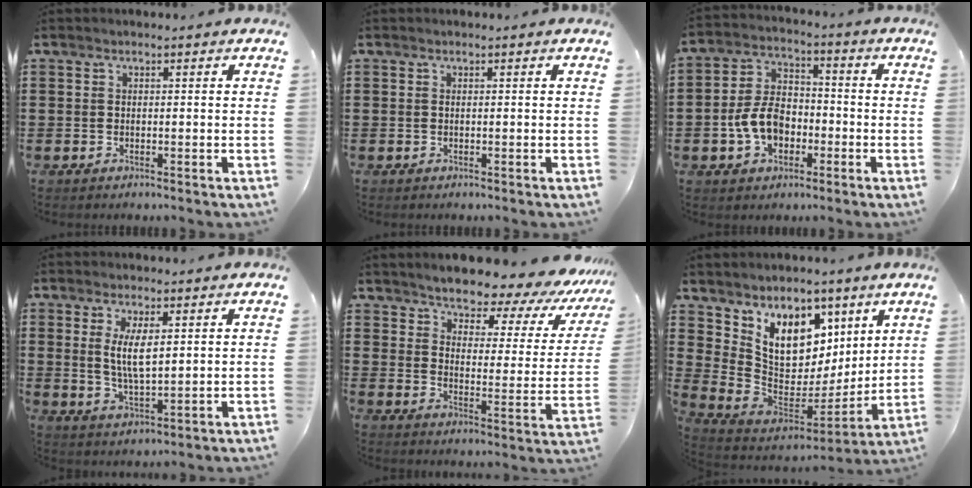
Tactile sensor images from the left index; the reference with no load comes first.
{"total": 0.0}
{"total": 8.1, "force": [-2.6, 5.7, 5.2], "torque": [-0.135, 0.008, -0.057]}
{"total": 5.5, "force": [1.5, 1.9, 4.9], "torque": [-0.093, 0.000, 0.023]}
{"total": 6.0, "force": [5.6, 1.0, 1.7], "torque": [-0.056, -0.049, 0.092]}
{"total": 10.1, "force": [5.8, 6.9, 4.4], "torque": [-0.117, -0.045, 0.117]}